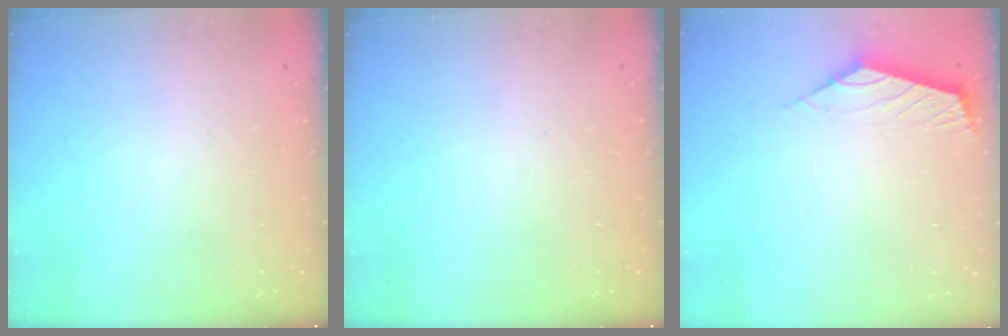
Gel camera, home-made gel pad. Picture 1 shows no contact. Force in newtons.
{"total": 0.0}
{"total": 2.5, "press": 2.5, "slide": 0.6}